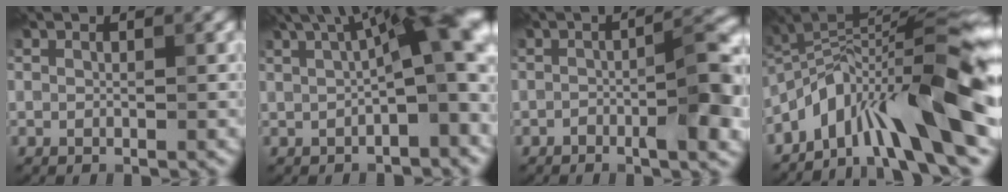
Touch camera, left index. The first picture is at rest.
{"total": 10.9, "force": [1.9, 2.8, 10.3], "torque": [-0.124, 0.031, 0.021]}
{"total": 5.7, "force": [-1.9, 1.5, 5.1], "torque": [-0.079, 0.009, -0.036]}
{"total": 12.6, "force": [-5.7, 2.7, 11.0], "torque": [-0.175, 0.024, -0.092]}